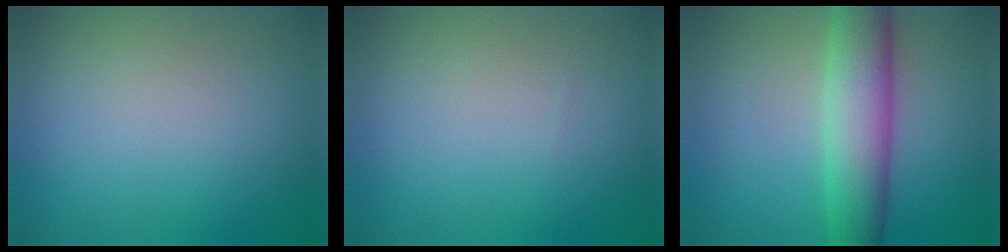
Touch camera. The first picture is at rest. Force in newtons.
{"total": 0.0}
{"total": 7.0, "press": 7.0, "slide": 0.2}